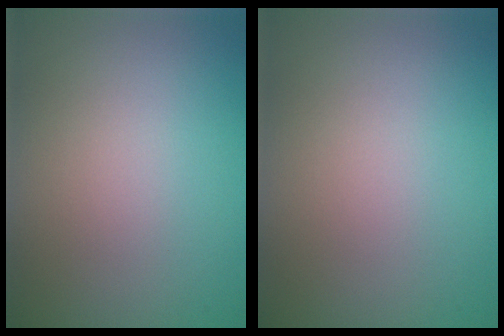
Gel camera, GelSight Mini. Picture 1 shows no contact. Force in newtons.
{"total": 0.0}